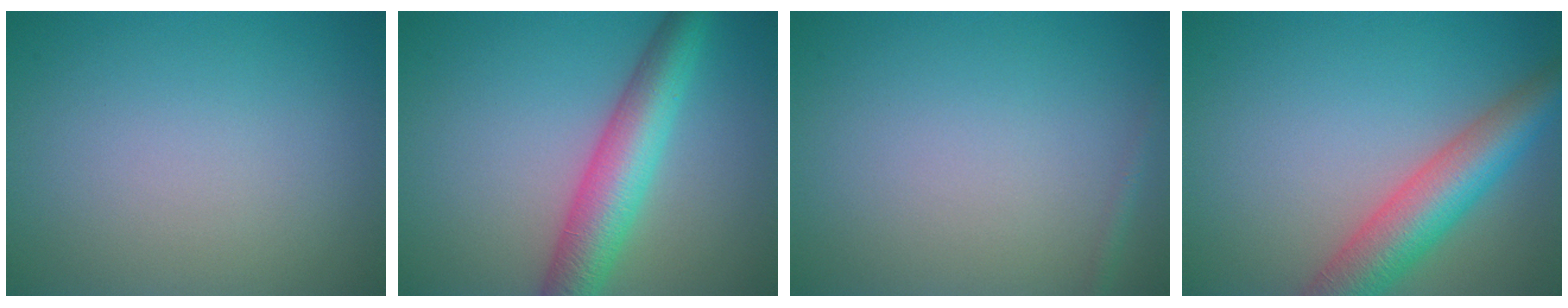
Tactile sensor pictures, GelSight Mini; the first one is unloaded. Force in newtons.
{"total": 6.3, "press": 6.3, "slide": 0.2}
{"total": 0.7, "press": 0.7, "slide": 0.0}
{"total": 6.9, "press": 6.9, "slide": 0.3}